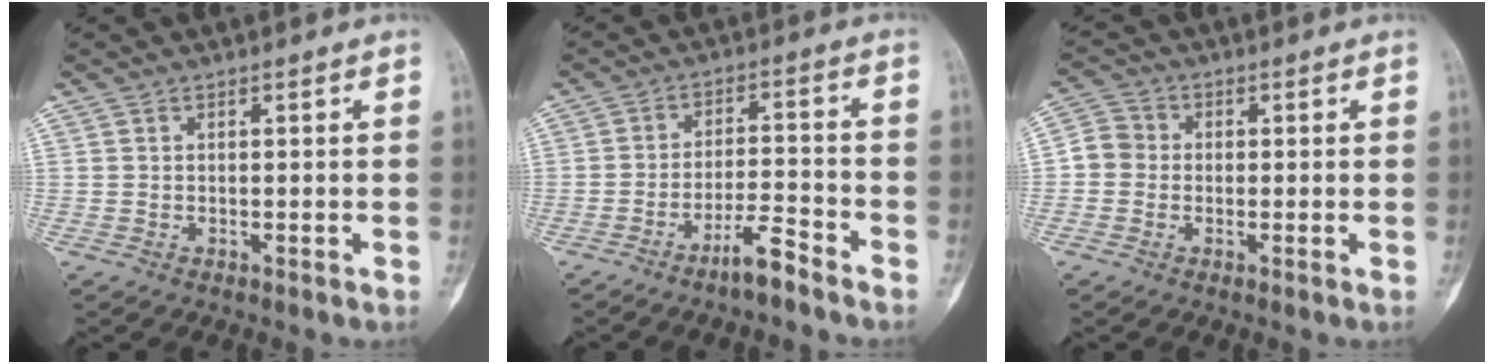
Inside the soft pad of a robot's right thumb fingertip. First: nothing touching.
{"total": 6.0, "force": [-4.7, 0.8, 3.7], "torque": [-0.069, 0.036, -0.086]}
{"total": 4.5, "force": [-0.5, 4.2, 1.5], "torque": [-0.014, 0.011, -0.021]}